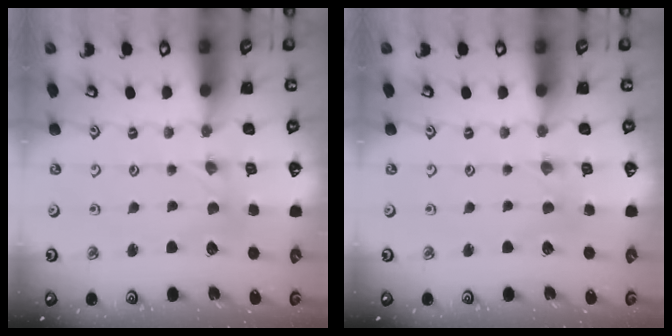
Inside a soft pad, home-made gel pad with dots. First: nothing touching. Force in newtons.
{"total": 1.0, "press": 0.9, "slide": 0.2}